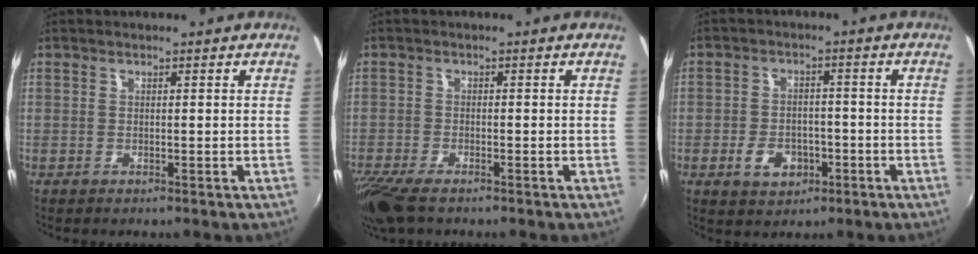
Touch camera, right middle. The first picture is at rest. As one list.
[{"total": 7.6, "force": [-5.8, 1.9, 4.6], "torque": [-0.116, -0.038, -0.111]}, {"total": 6.3, "force": [-2.8, 4.3, 3.6], "torque": [-0.083, 0.002, -0.043]}]